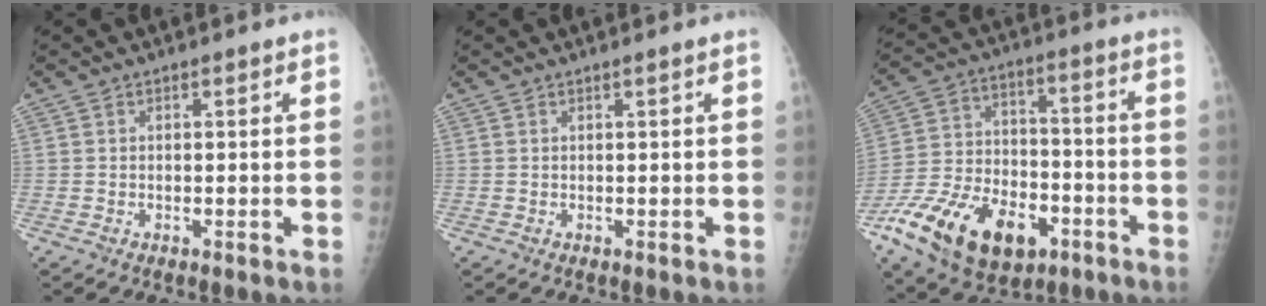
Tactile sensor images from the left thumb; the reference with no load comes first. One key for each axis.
{"total": 0.0}
{"total": 23.2, "fx": -11.3, "fy": 13.5, "fz": 15.0, "tx": -0.300, "ty": 0.034, "tz": -0.193}